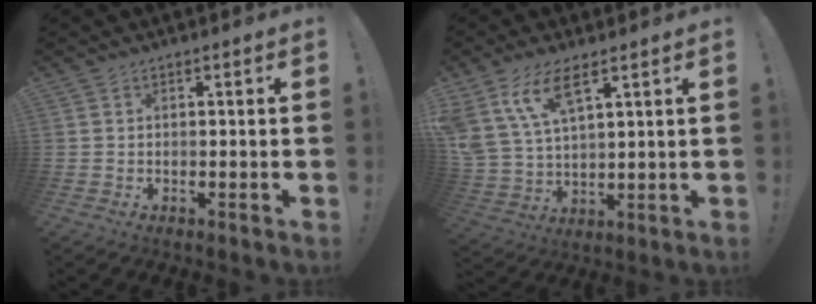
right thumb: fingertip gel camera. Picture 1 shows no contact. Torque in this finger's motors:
{"motor_torque": [-0.01, 1.82, 0.21, 0.34, 0.14]}